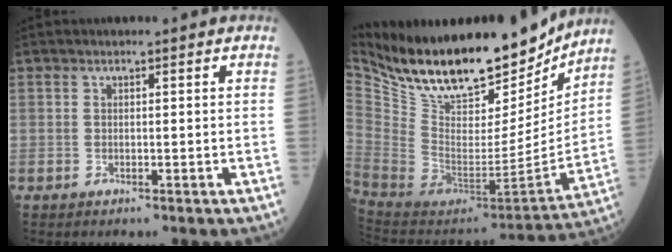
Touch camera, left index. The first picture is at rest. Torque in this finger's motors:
{"motor_torque": [0.14, -0.92, 0.26, 0.04]}